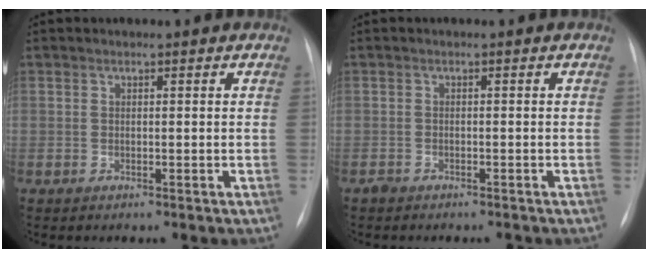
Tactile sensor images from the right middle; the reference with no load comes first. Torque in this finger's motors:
{"motor_torque": [-0.32, -0.21, 0.03, 0.00]}